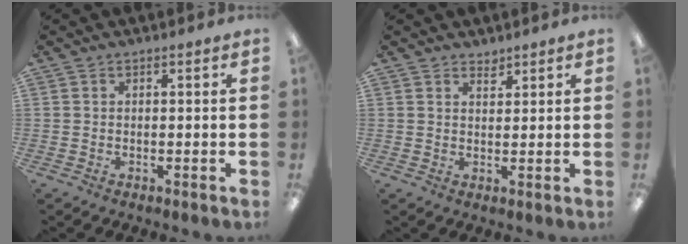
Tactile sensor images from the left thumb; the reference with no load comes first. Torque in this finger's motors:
{"motor_torque": [-0.10, 0.04, -0.08, -0.24, -0.04]}